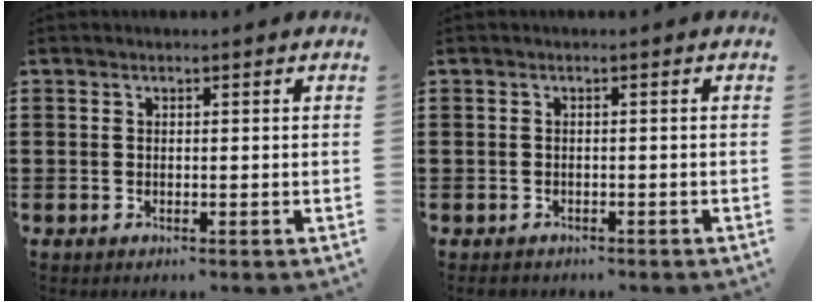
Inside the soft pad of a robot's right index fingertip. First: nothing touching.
{"total": 0.9, "force": [-0.8, 0.4, 0.1], "torque": [-0.005, 0.000, -0.017]}